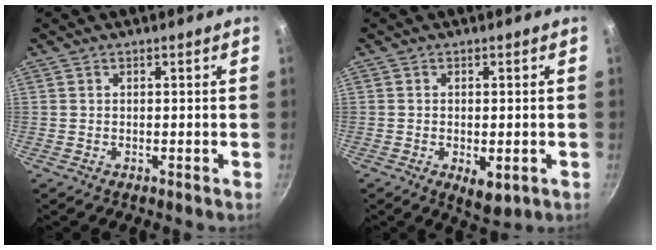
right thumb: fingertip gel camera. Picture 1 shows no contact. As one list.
[{"total": 4.7, "force": [-1.3, 2.2, 3.9], "torque": [-0.052, -0.010, -0.012]}]